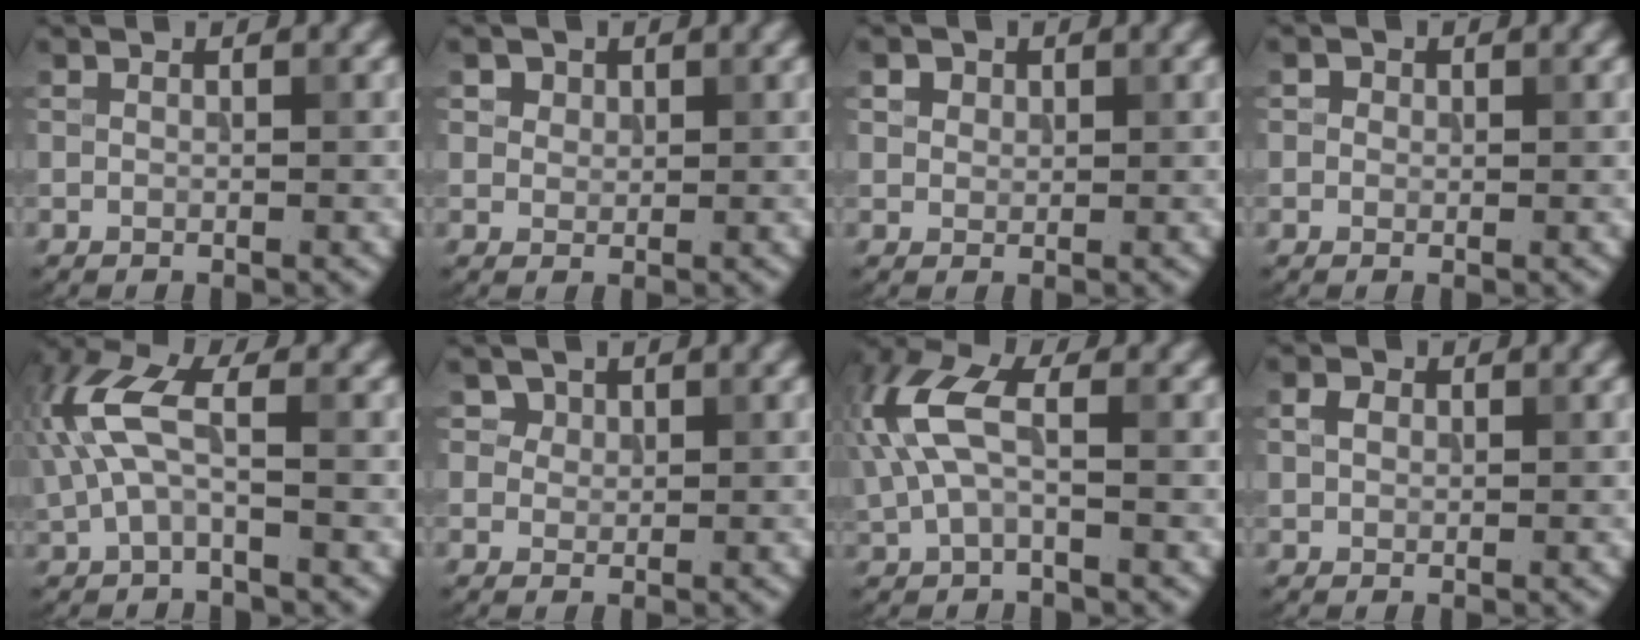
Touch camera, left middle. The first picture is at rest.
{"total": 3.2, "force": [2.1, 2.1, 1.3], "torque": [-0.042, 0.000, 0.039]}
{"total": 3.3, "force": [2.1, 2.2, 1.4], "torque": [-0.043, 0.007, 0.035]}
{"total": 1.2, "force": [0.5, 1.0, 0.4], "torque": [-0.004, 0.001, -0.004]}
{"total": 5.4, "force": [0.5, 2.5, 4.8], "torque": [-0.120, 0.019, 0.003]}
{"total": 2.9, "force": [1.9, 2.0, 0.9], "torque": [-0.030, -0.006, 0.037]}
{"total": 5.8, "force": [0.9, 3.1, 4.8], "torque": [-0.119, 0.018, 0.006]}
{"total": 1.4, "force": [0.4, 1.1, 0.7], "torque": [-0.012, 0.005, 0.004]}